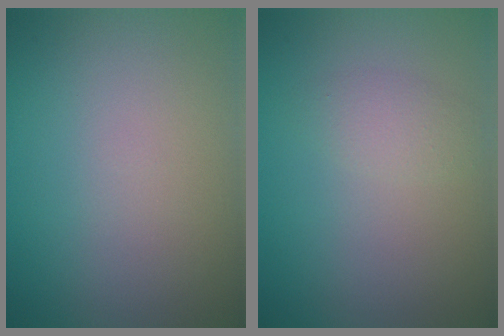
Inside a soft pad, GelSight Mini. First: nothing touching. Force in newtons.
{"total": 1.6, "press": 1.6, "slide": 0.1}